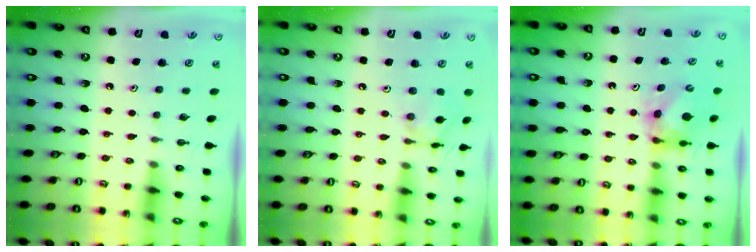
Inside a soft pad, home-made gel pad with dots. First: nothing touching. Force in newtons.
{"total": 6.6, "press": 6.6, "slide": 0.3}
{"total": 5.7, "press": 5.7, "slide": 0.6}